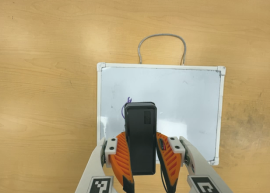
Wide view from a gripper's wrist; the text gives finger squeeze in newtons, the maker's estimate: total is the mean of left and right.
{"total": 9.1, "left": 8.0, "right": 10.3}